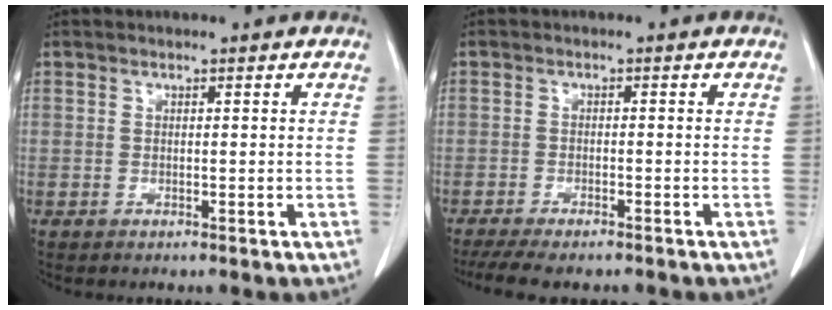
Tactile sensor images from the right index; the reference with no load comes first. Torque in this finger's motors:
{"motor_torque": [0.65, -0.68, 0.17, 0.08]}